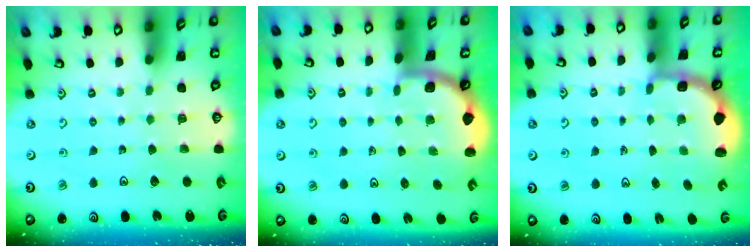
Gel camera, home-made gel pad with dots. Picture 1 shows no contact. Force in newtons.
{"total": 1.7, "press": 1.7, "slide": 0.1}
{"total": 2.5, "press": 2.2, "slide": 1.2}